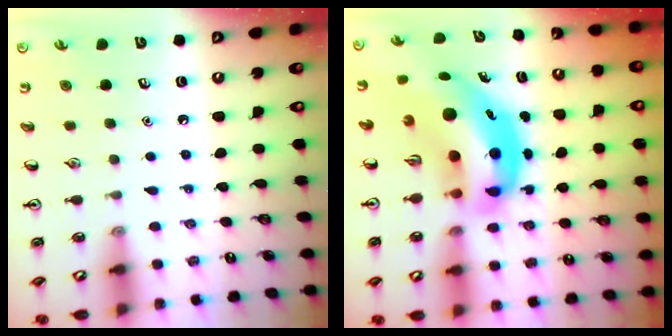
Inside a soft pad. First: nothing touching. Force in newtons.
{"total": 13.4, "press": 12.9, "slide": 3.7}